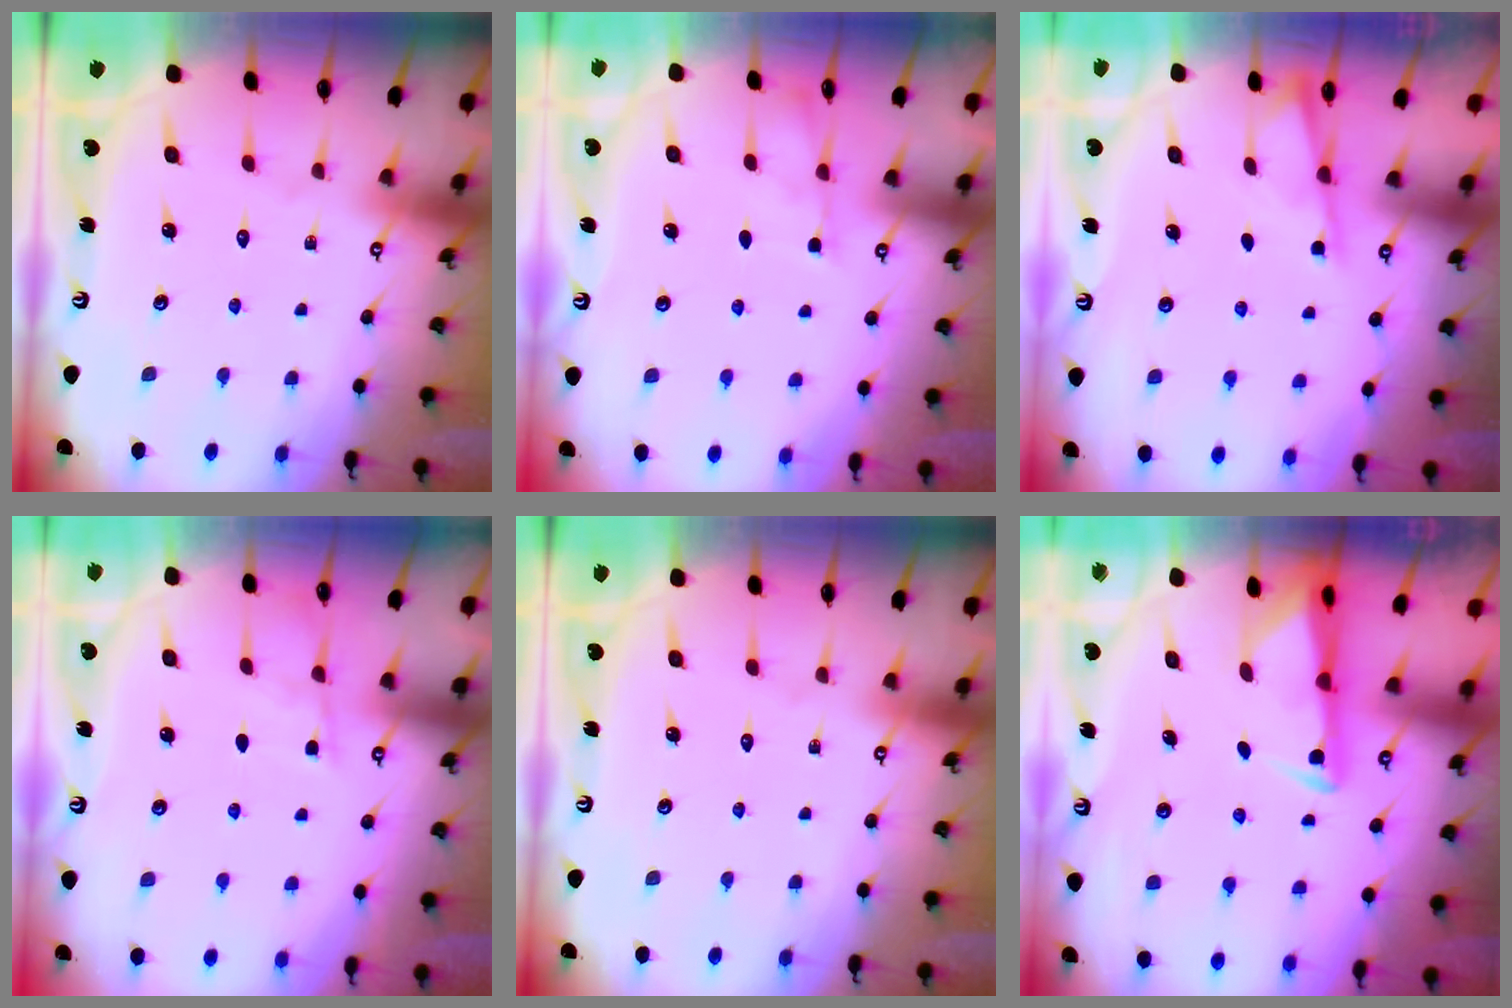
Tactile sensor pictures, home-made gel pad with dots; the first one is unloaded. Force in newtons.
{"total": 3.7, "press": 3.6, "slide": 0.5}
{"total": 2.6, "press": 2.6, "slide": 0.3}
{"total": 4.3, "press": 4.2, "slide": 0.6}
{"total": 0.0}
{"total": 3.0, "press": 2.9, "slide": 0.5}